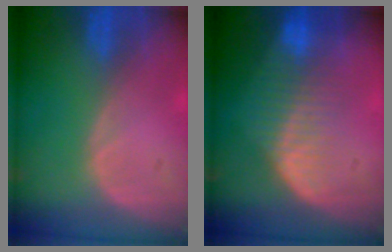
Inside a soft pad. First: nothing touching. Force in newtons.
{"total": 8.3, "press": 7.1, "slide": 4.3}